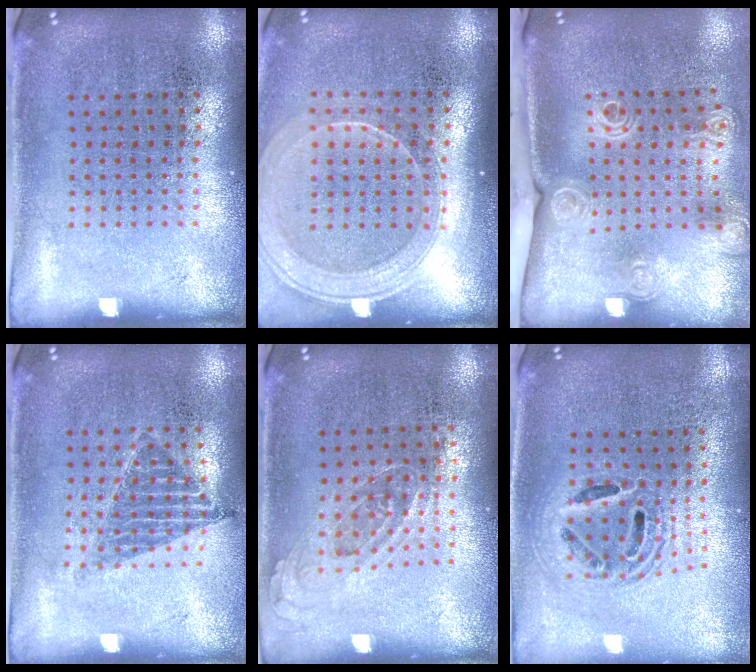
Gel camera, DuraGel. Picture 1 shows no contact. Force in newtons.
{"total": 1.9, "press": 1.7, "slide": 0.9}
{"total": 2.1, "press": 1.5, "slide": 1.4}
{"total": 0.9, "press": 0.8, "slide": 0.4}
{"total": 0.8, "press": 0.7, "slide": 0.5}
{"total": 1.8, "press": 1.5, "slide": 1.0}